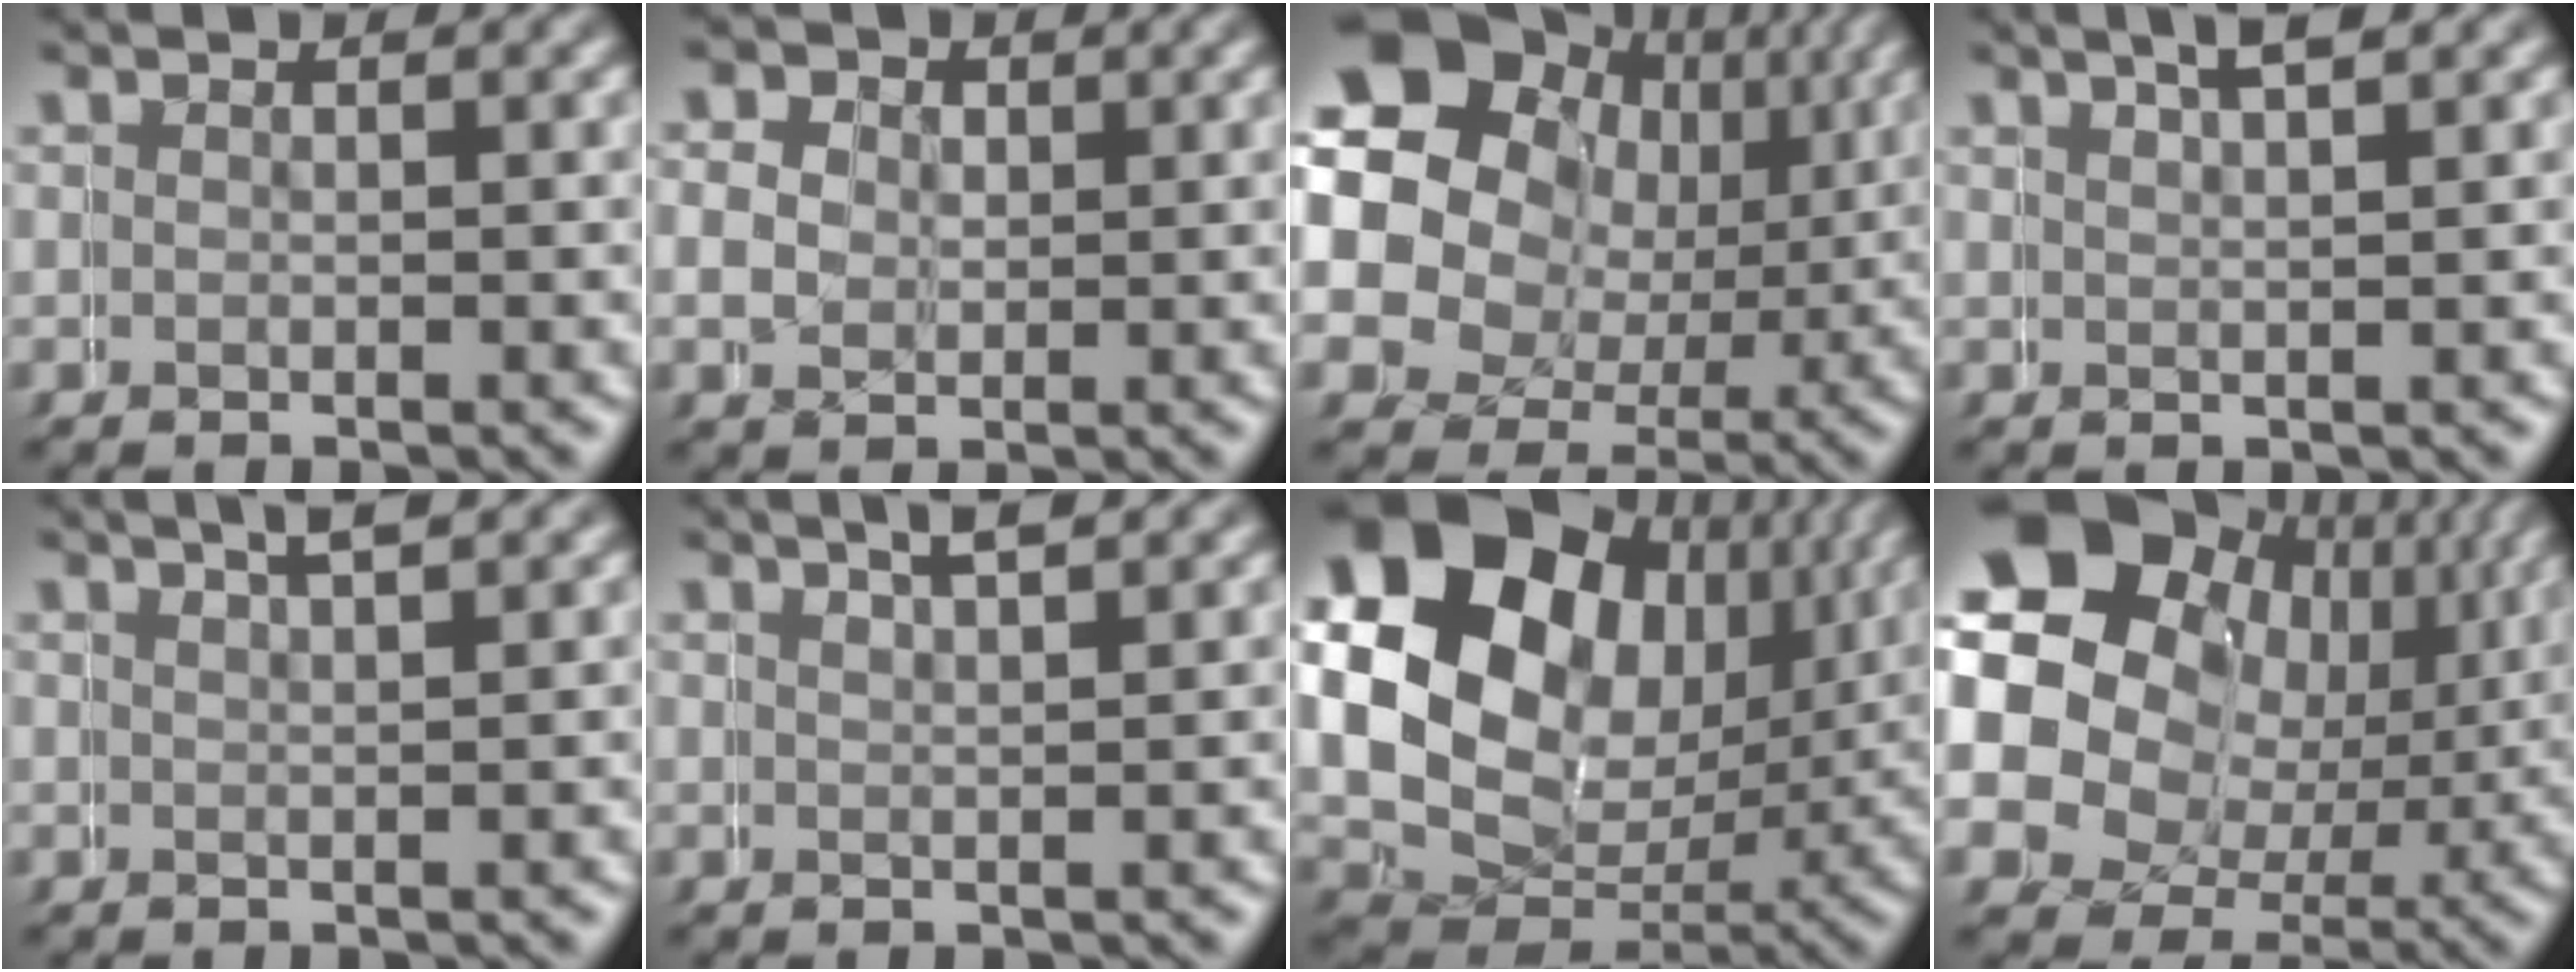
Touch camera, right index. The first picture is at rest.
{"total": 1.8, "force": [0.8, 1.0, -1.2], "torque": [0.023, -0.007, 0.012]}
{"total": 18.6, "force": [4.8, 16.5, 7.0], "torque": [-0.174, -0.019, 0.067]}
{"total": 2.4, "force": [1.9, -0.6, 1.3], "torque": [-0.005, 0.011, 0.033]}
{"total": 2.3, "force": [1.8, -0.7, 1.3], "torque": [-0.002, 0.014, 0.030]}
{"total": 2.3, "force": [1.8, -0.8, 1.1], "torque": [-0.003, 0.010, 0.032]}
{"total": 21.0, "force": [4.9, 16.7, 11.8], "torque": [-0.215, -0.008, 0.072]}
{"total": 20.3, "force": [4.2, 17.8, 8.9], "torque": [-0.213, -0.024, 0.057]}